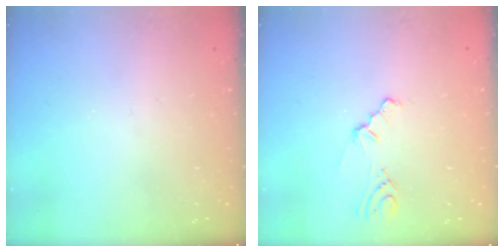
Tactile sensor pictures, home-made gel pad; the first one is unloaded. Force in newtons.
{"total": 2.8, "press": 2.8, "slide": 0.7}